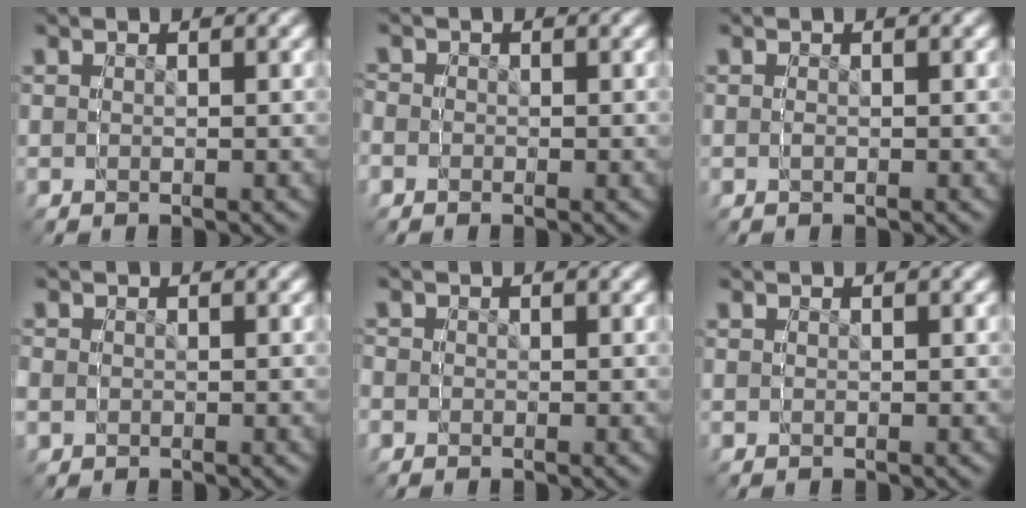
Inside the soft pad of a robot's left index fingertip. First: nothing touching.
{"total": 1.3, "force": [-0.8, 0.9, -0.6], "torque": [0.002, -0.014, -0.009]}
{"total": 0.6, "force": [-0.3, -0.5, 0.2], "torque": [-0.002, 0.001, -0.004]}
{"total": 1.0, "force": [-0.3, 0.9, -0.2], "torque": [-0.006, -0.013, 0.002]}
{"total": 1.1, "force": [-0.6, 0.7, -0.6], "torque": [0.002, -0.013, -0.006]}
{"total": 0.0}